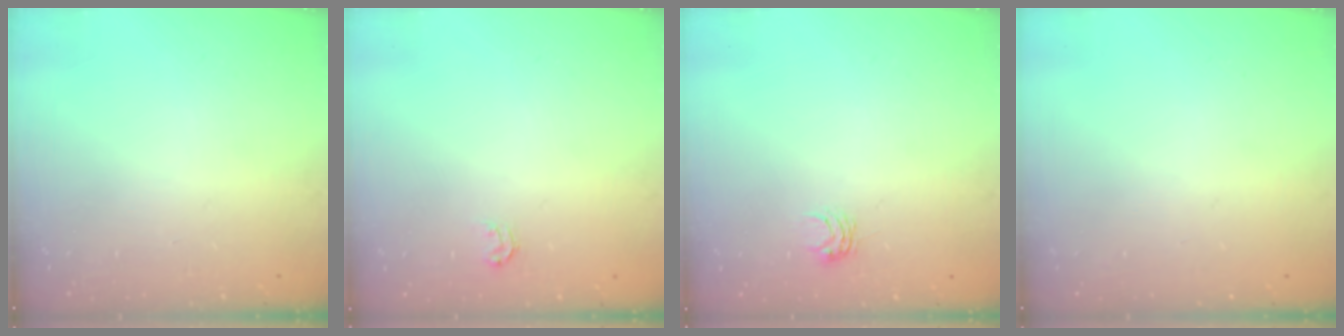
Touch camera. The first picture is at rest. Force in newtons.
{"total": 2.9, "press": 2.9, "slide": 0.1}
{"total": 3.2, "press": 3.1, "slide": 0.3}
{"total": 0.0}